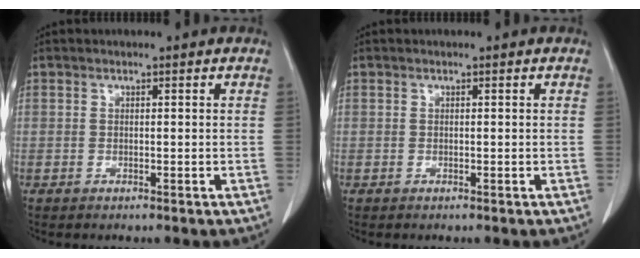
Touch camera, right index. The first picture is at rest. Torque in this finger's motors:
{"motor_torque": [0.00, 0.00, 0.00, 0.00]}